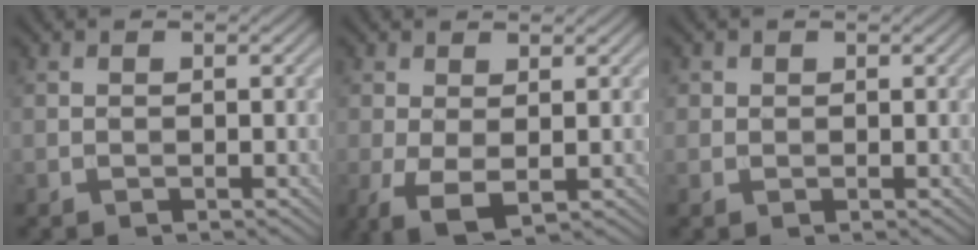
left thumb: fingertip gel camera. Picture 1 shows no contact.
{"total": 4.1, "force": [-0.8, 1.9, 3.5], "torque": [-0.090, -0.003, -0.018]}
{"total": 1.5, "force": [0.7, 1.3, 0.2], "torque": [-0.004, -0.003, 0.009]}